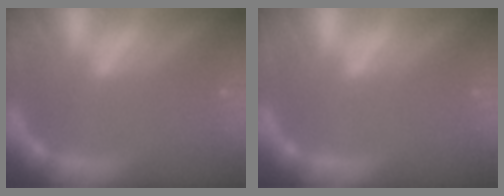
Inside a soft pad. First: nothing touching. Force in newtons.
{"total": 0.0}